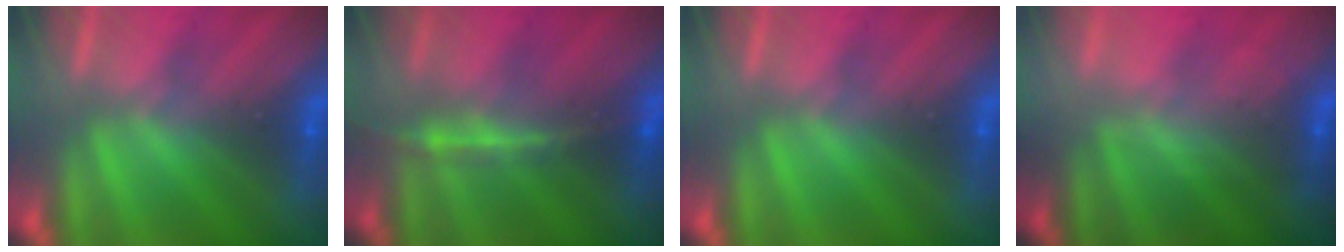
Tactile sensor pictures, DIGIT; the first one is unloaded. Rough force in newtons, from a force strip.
{"total": 2.4}
{"total": 0.0}
{"total": 2.0}